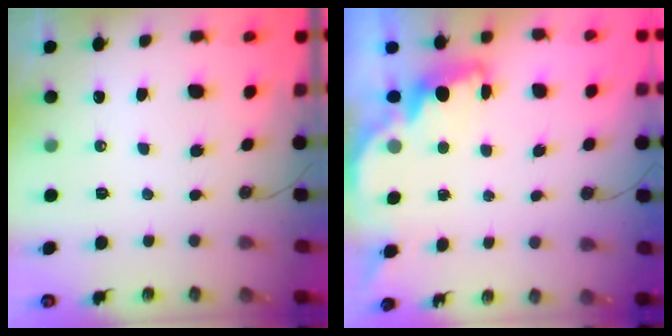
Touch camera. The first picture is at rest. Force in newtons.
{"total": 2.2, "press": 2.1, "slide": 0.7}